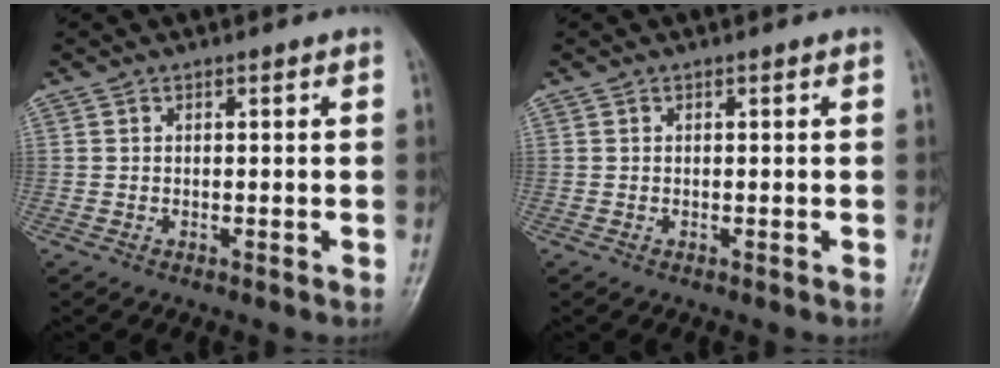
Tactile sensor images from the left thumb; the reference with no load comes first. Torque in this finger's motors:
{"motor_torque": [0.00, 0.00, 0.00, 0.00, 0.00]}